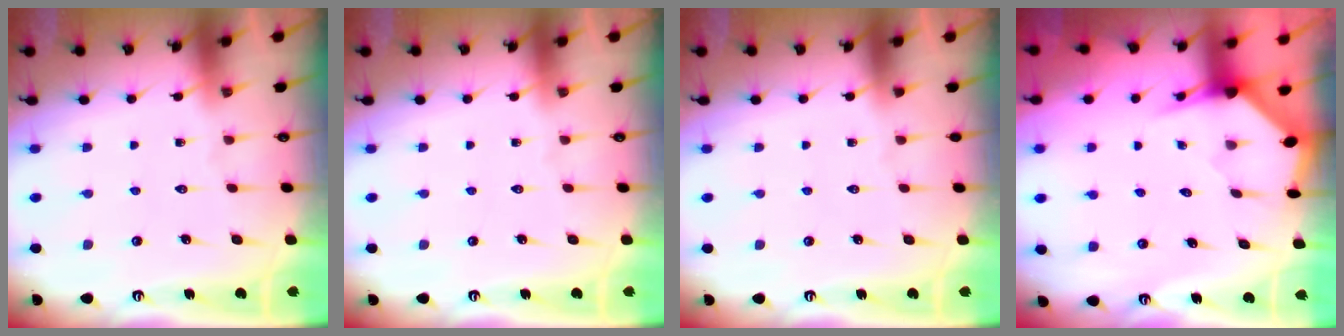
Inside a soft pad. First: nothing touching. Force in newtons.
{"total": 0.0}
{"total": 0.0}
{"total": 3.1, "press": 3.1, "slide": 0.3}